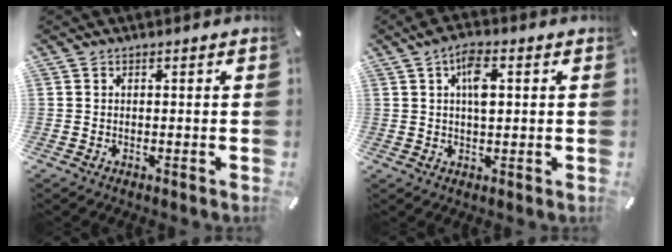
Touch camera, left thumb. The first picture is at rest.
{"total": 6.5, "force": [1.9, 2.9, 5.4], "torque": [-0.098, 0.004, 0.028]}